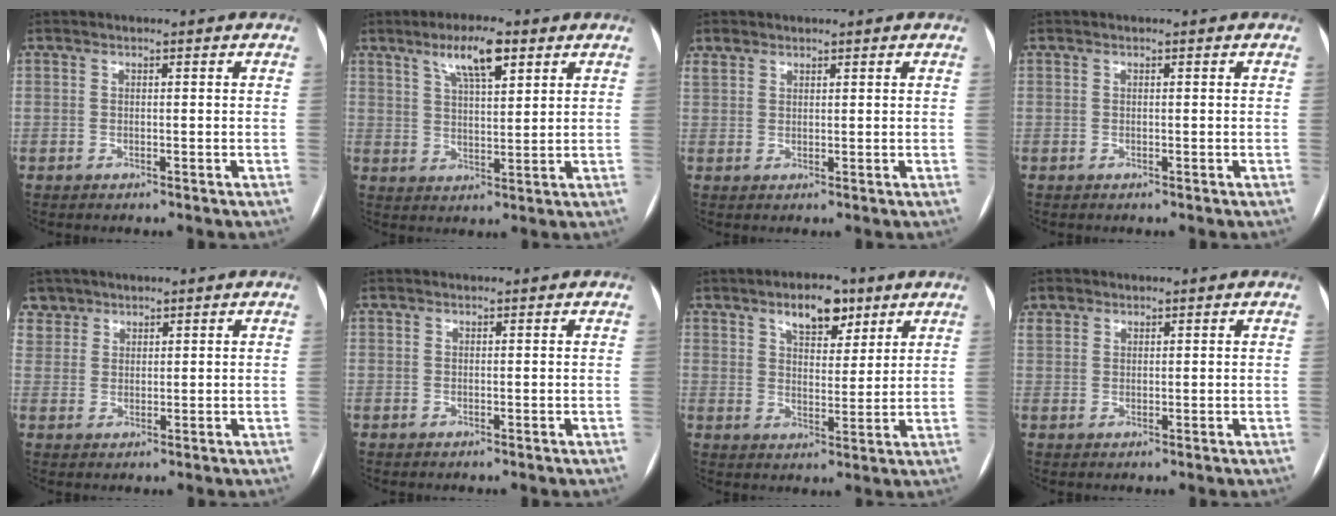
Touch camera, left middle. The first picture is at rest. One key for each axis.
{"total": 7.4, "fx": 4.3, "fy": 1.7, "fz": 5.7, "tx": -0.105, "ty": 0.008, "tz": 0.076}
{"total": 2.2, "fx": 1.7, "fy": 1.3, "fz": 0.4, "tx": -0.012, "ty": 0.014, "tz": 0.035}
{"total": 0.0}
{"total": 3.7, "fx": 2.7, "fy": 2.4, "fz": -0.7, "tx": 0.026, "ty": 0.004, "tz": 0.051}
{"total": 0.8, "fx": 0.8, "fy": 0.1, "fz": 0.1, "tx": -0.005, "ty": 0.010, "tz": 0.016}
{"total": 7.3, "fx": 4.7, "fy": 3.3, "fz": 4.5, "tx": -0.067, "ty": 0.007, "tz": 0.075}
{"total": 3.2, "fx": 2.2, "fy": 2.2, "fz": 0.5, "tx": -0.013, "ty": 0.014, "tz": 0.045}